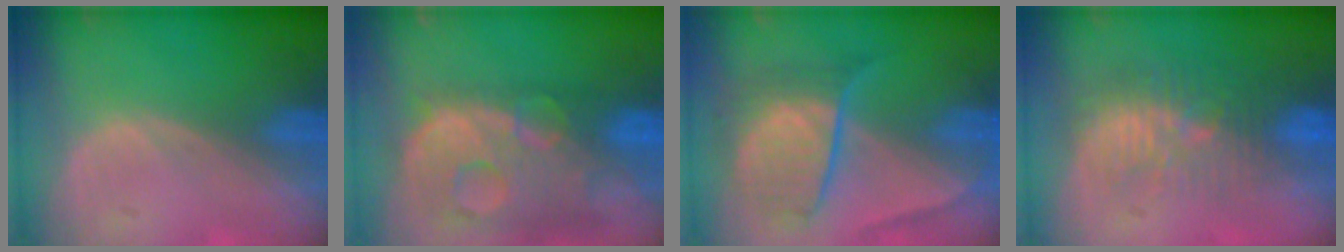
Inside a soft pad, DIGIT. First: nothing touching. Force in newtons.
{"total": 13.8, "press": 11.2, "slide": 8.0}
{"total": 7.9, "press": 7.9, "slide": 0.6}
{"total": 9.3, "press": 8.7, "slide": 3.4}